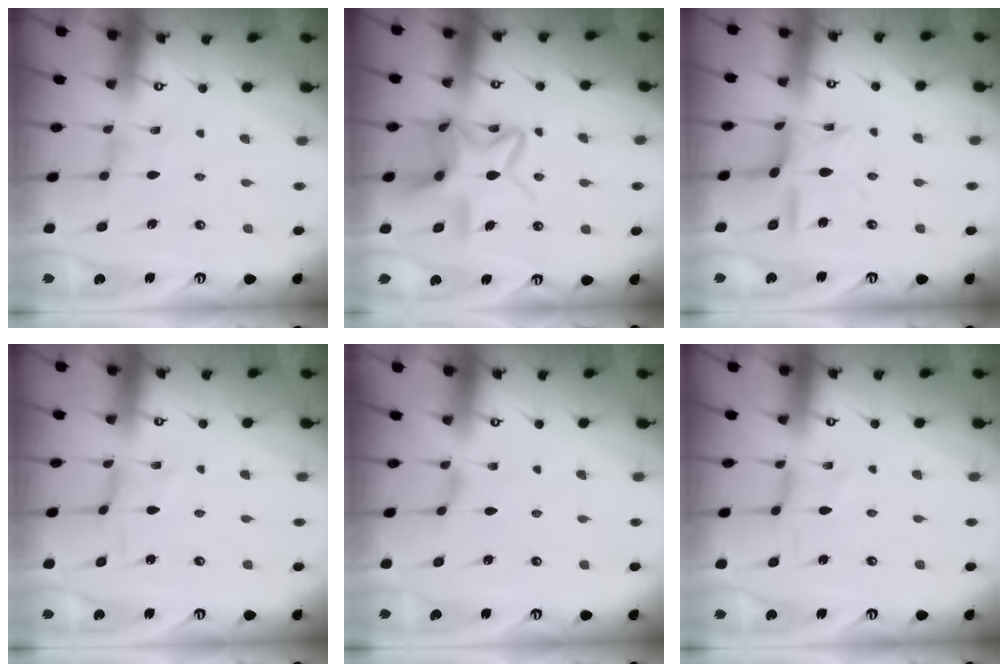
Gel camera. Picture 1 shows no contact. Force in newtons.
{"total": 15.7, "press": 15.6, "slide": 1.3}
{"total": 11.6, "press": 11.6, "slide": 0.9}
{"total": 0.0}
{"total": 1.5, "press": 1.4, "slide": 0.3}
{"total": 0.0}